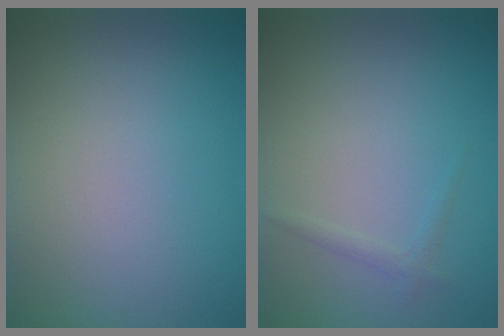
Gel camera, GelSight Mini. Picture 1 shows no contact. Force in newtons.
{"total": 0.9, "press": 0.9, "slide": 0.1}